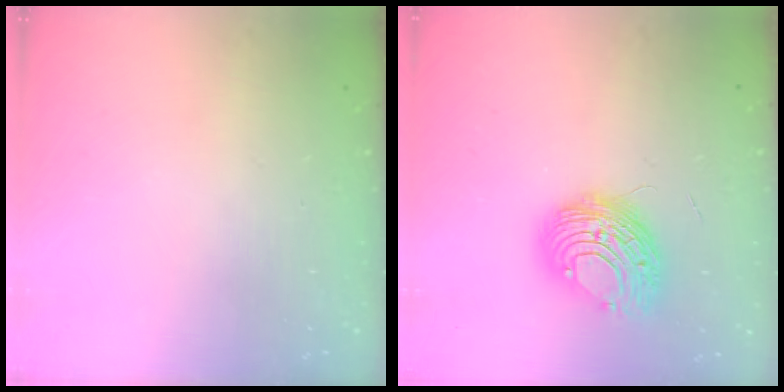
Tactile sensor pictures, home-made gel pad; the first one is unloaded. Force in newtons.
{"total": 10.6, "press": 10.5, "slide": 1.5}